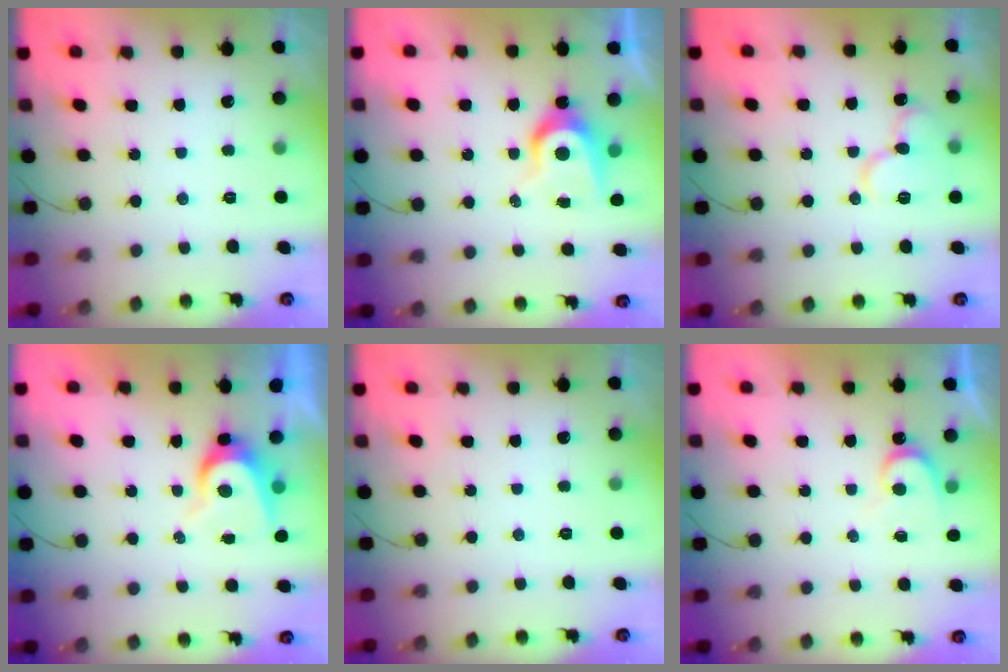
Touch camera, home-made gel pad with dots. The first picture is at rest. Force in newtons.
{"total": 7.8, "press": 7.8, "slide": 0.2}
{"total": 12.4, "press": 12.3, "slide": 1.5}
{"total": 6.8, "press": 6.8, "slide": 0.6}
{"total": 0.0}
{"total": 5.8, "press": 5.8, "slide": 0.6}